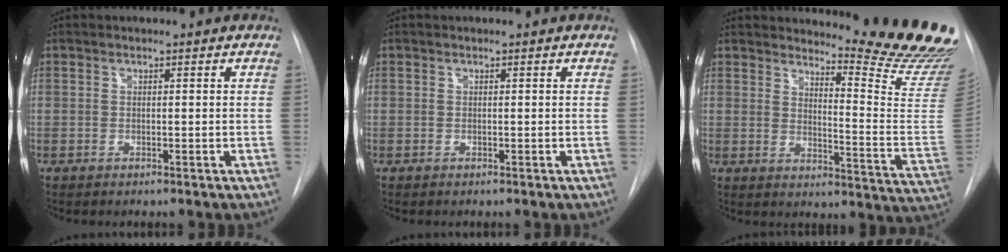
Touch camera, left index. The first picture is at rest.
{"total": 0.0}
{"total": 17.6, "force": [16.7, -0.6, 5.5], "torque": [-0.078, -0.172, 0.188]}